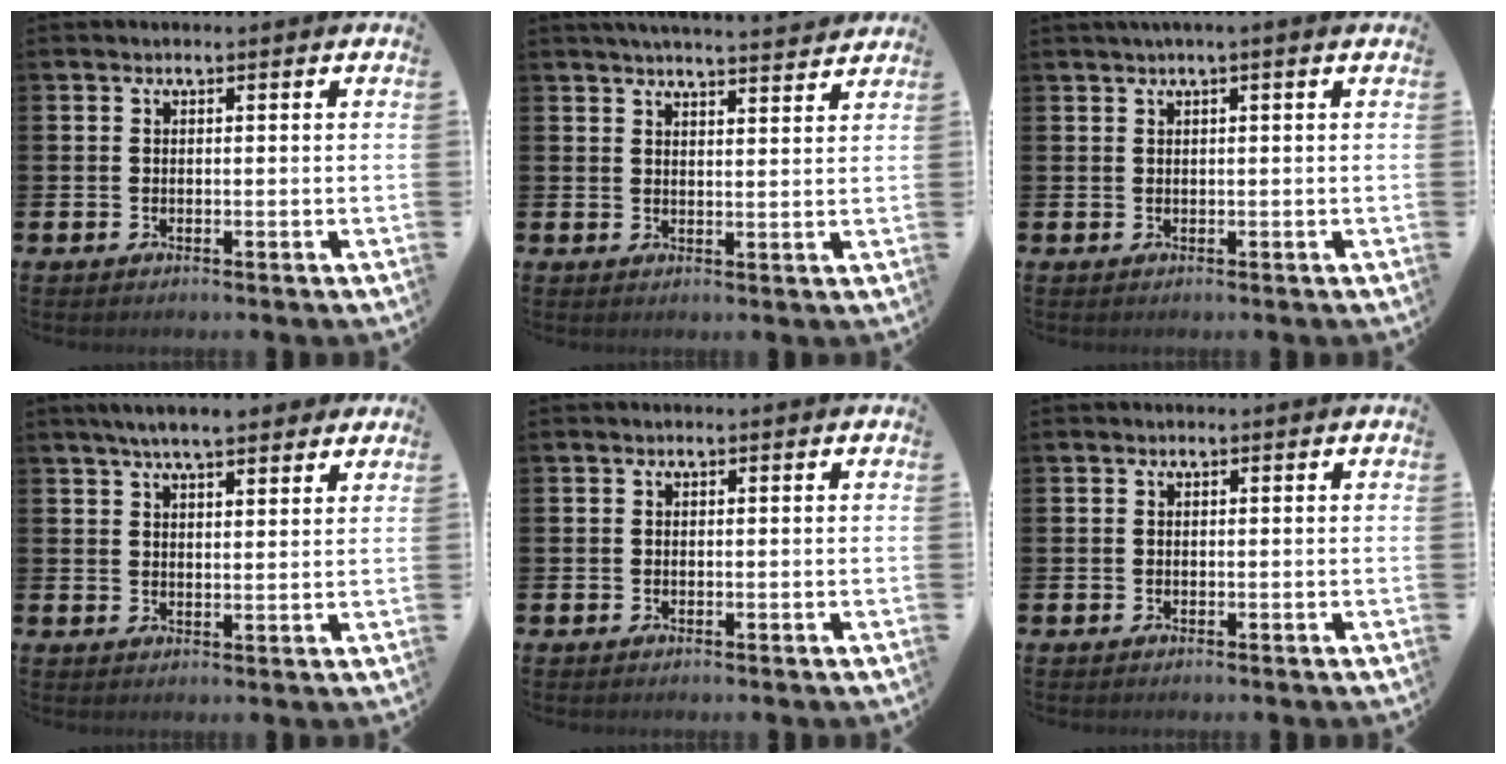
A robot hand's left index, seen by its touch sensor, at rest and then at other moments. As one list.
[{"total": 4.0, "force": [3.9, -0.4, 0.5], "torque": [-0.017, -0.021, 0.070]}, {"total": 1.0, "force": [0.6, -0.2, 0.8], "torque": [-0.021, 0.002, 0.012]}, {"total": 5.3, "force": [4.8, 0.8, 1.9], "torque": [-0.049, -0.012, 0.088]}, {"total": 0.0}, {"total": 0.0}]